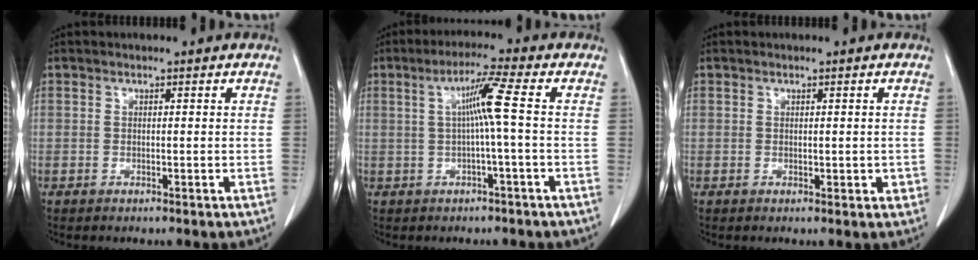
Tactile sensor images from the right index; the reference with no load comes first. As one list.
[{"total": 5.5, "force": [0.5, 0.3, 5.5], "torque": [-0.099, 0.013, 0.007]}, {"total": 1.7, "force": [-0.3, 1.0, 1.4], "torque": [-0.011, -0.001, 0.000]}]